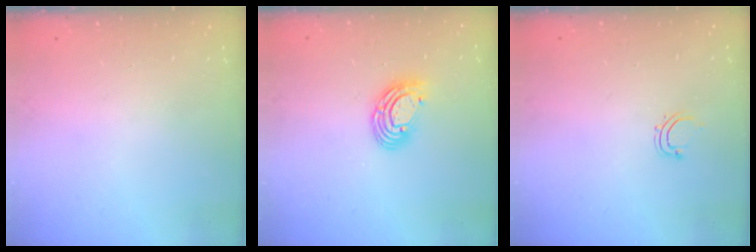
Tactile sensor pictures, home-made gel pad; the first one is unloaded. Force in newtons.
{"total": 8.8, "press": 8.7, "slide": 1.5}
{"total": 2.8, "press": 2.7, "slide": 0.5}